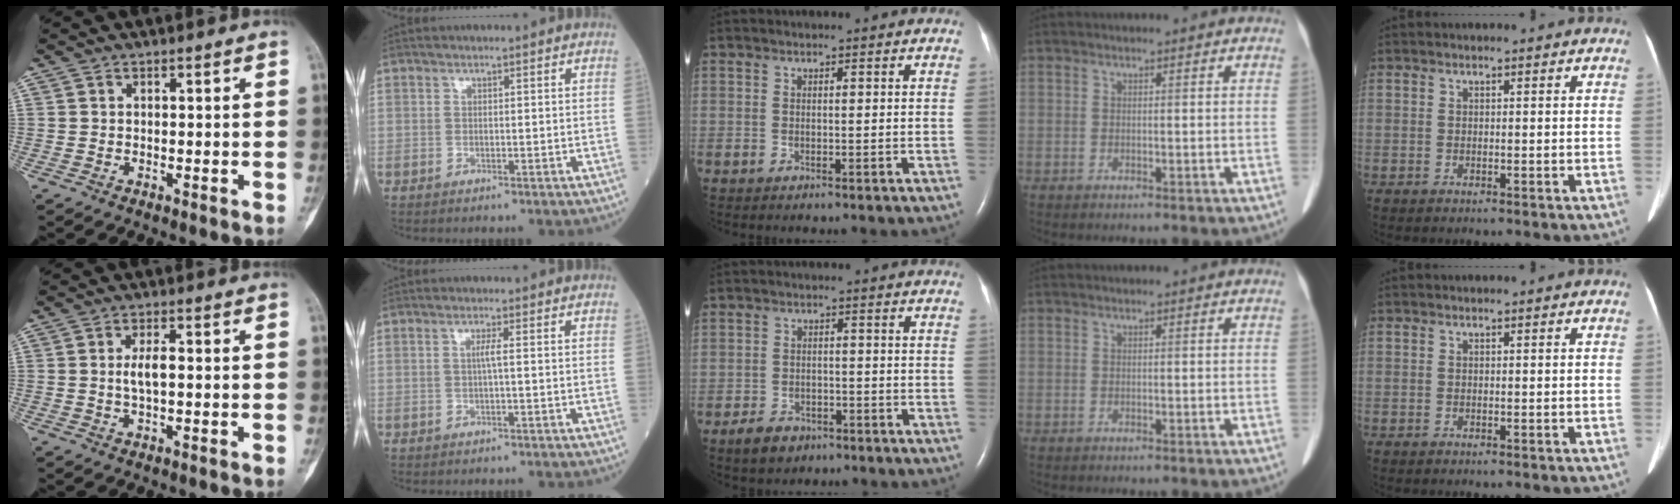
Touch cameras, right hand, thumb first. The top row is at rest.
{"thumb": {"total": 3.3, "force": [0.0, 1.2, 3.0], "torque": [-0.059, 0.004, -0.001]}, "index": {"total": 1.3, "force": [0.0, -0.3, 1.3], "torque": [-0.027, 0.001, -0.001]}, "middle": {"total": 4.1, "force": [-2.8, 2.4, 1.6], "torque": [-0.037, 0.001, -0.041]}}